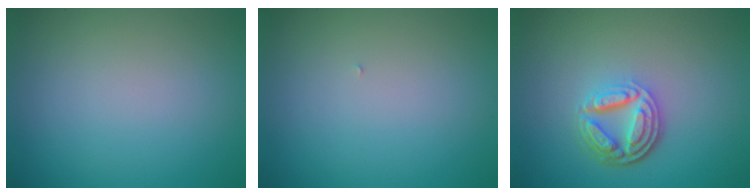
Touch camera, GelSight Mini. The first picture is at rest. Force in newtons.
{"total": 0.0}
{"total": 4.6, "press": 3.6, "slide": 3.0}